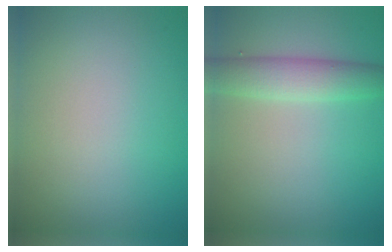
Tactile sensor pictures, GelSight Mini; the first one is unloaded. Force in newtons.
{"total": 3.8, "press": 3.8, "slide": 0.1}